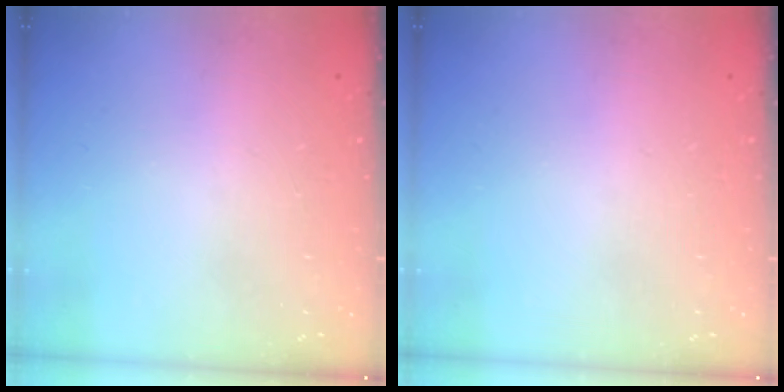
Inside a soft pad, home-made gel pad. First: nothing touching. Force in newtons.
{"total": 0.0}